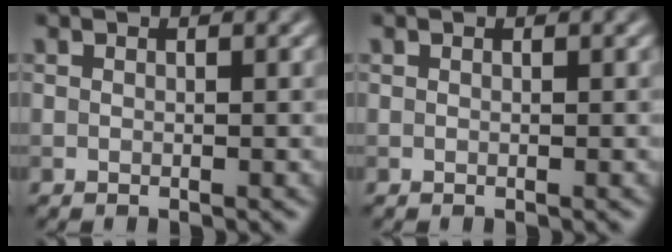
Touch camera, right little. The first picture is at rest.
{"total": 0.0}